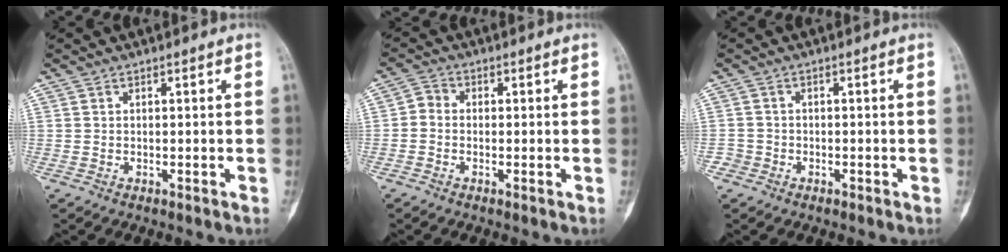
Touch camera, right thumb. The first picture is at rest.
{"total": 2.6, "force": [-0.6, 2.1, 1.4], "torque": [-0.015, 0.007, -0.024]}
{"total": 2.0, "force": [-1.1, 1.7, -0.2], "torque": [0.009, 0.009, -0.029]}